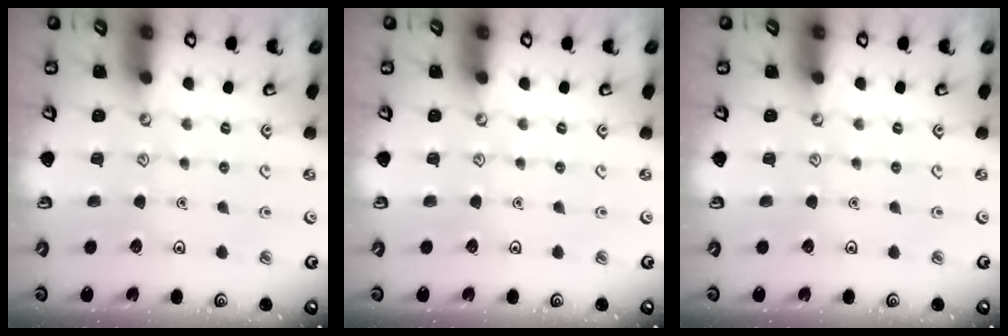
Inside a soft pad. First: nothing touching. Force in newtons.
{"total": 0.0}
{"total": 0.0}